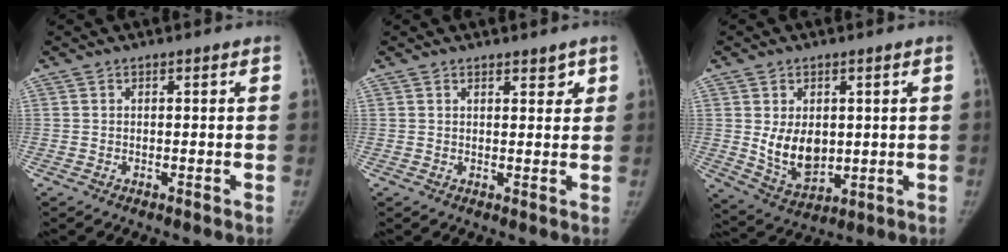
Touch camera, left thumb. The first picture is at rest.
{"total": 2.3, "force": [1.6, 1.2, 1.0], "torque": [0.006, -0.009, 0.021]}
{"total": 9.2, "force": [0.8, 6.3, 6.6], "torque": [-0.083, -0.020, 0.033]}